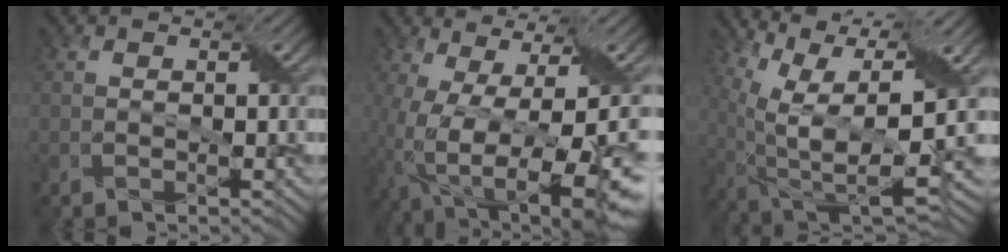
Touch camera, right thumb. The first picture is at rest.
{"total": 17.0, "force": [-4.9, 6.3, 15.1], "torque": [-0.282, -0.046, -0.036]}
{"total": 14.6, "force": [3.9, 5.9, 12.7], "torque": [-0.248, -0.007, 0.085]}